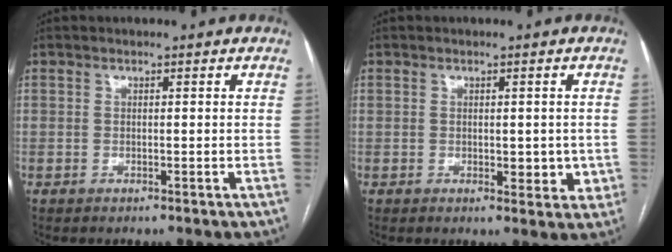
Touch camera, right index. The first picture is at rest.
{"total": 3.8, "force": [-0.1, 2.1, 3.1], "torque": [-0.033, 0.001, 0.005]}